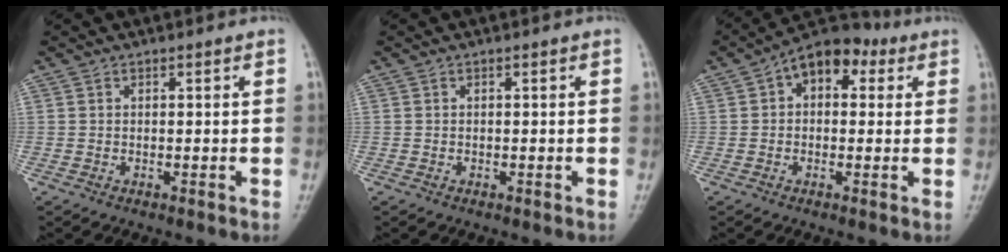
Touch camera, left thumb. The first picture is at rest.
{"total": 0.0}
{"total": 9.2, "force": [2.8, 5.9, 6.5], "torque": [-0.062, 0.023, 0.029]}